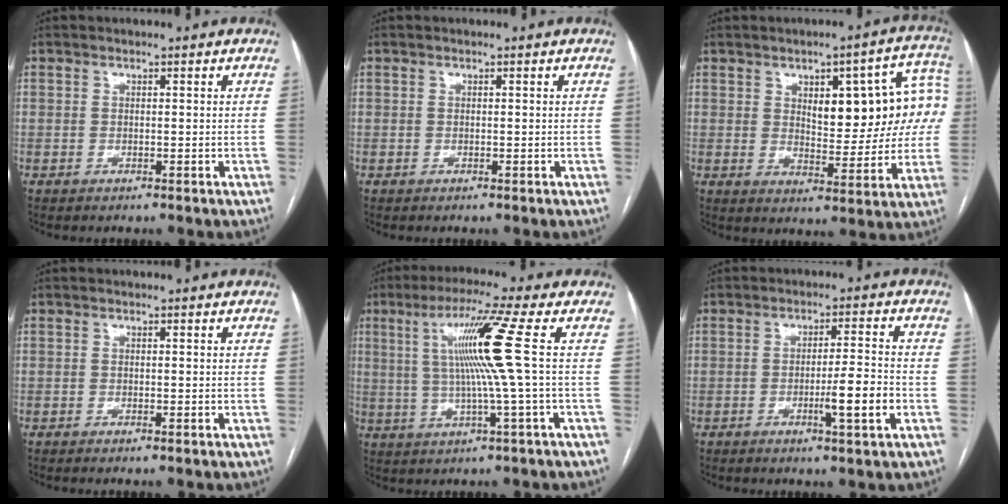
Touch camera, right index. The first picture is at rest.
{"total": 0.0}
{"total": 14.3, "force": [3.1, 5.4, 12.9], "torque": [-0.154, 0.035, 0.047]}
{"total": 0.5, "force": [-0.3, -0.1, 0.4], "torque": [-0.009, 0.000, -0.006]}
{"total": 10.4, "force": [1.7, -2.4, 10.0], "torque": [-0.177, 0.009, 0.036]}
{"total": 6.4, "force": [-2.1, 0.0, 6.1], "torque": [-0.094, -0.005, -0.033]}